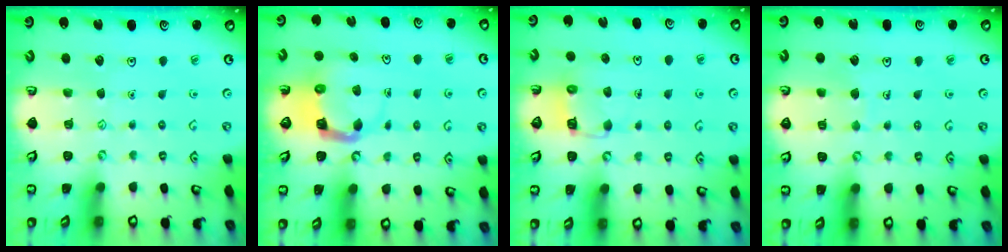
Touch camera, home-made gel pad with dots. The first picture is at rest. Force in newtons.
{"total": 3.7, "press": 3.6, "slide": 0.7}
{"total": 3.9, "press": 3.9, "slide": 0.2}
{"total": 3.5, "press": 3.5, "slide": 0.2}